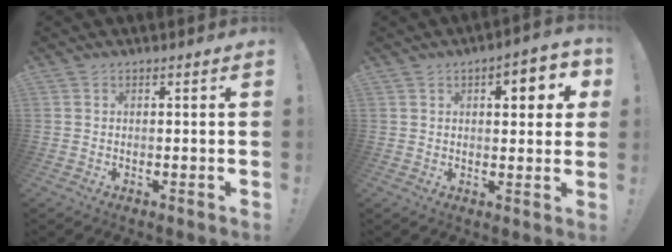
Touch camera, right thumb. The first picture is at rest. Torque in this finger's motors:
{"motor_torque": [-0.49, 0.84, 0.04, 0.33, 0.18]}